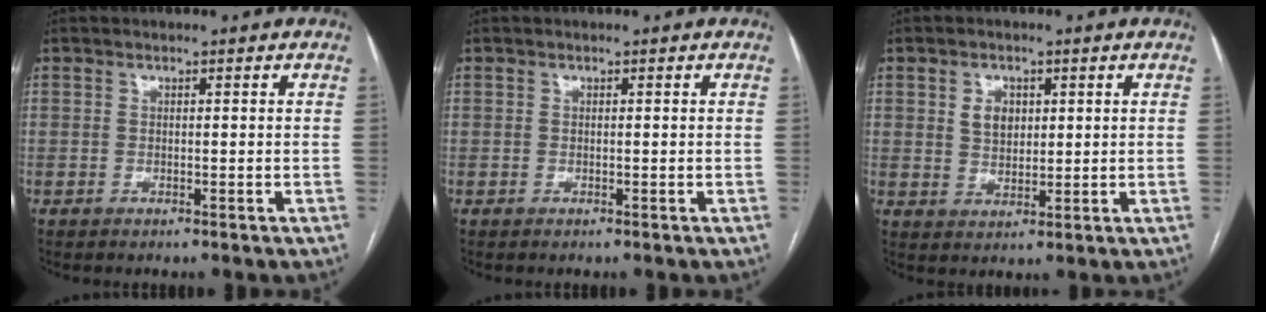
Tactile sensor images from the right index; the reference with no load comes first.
{"total": 0.0}
{"total": 3.6, "force": [1.4, 2.5, 2.1], "torque": [-0.040, 0.002, 0.031]}